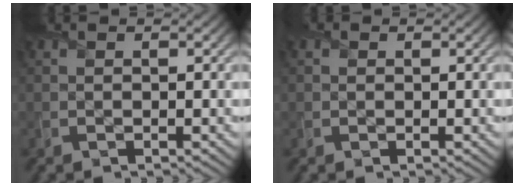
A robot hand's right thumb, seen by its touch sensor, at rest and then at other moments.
{"total": 0.6, "force": [0.2, 0.5, -0.1], "torque": [0.001, -0.003, 0.004]}